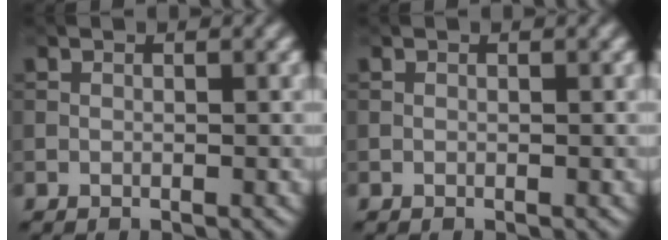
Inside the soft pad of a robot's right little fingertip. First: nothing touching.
{"total": 0.0}